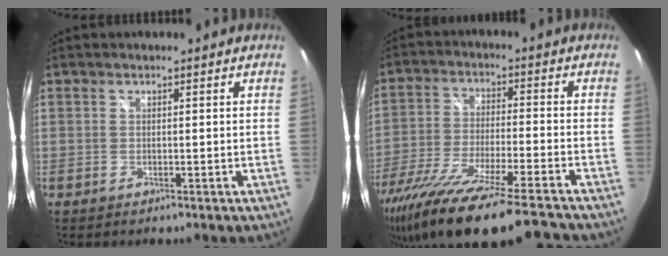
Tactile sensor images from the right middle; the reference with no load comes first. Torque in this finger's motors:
{"motor_torque": [1.40, -0.74, 0.41, 0.21]}